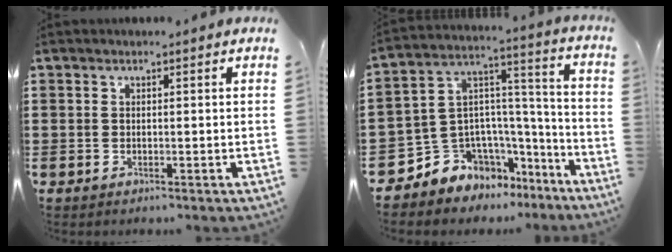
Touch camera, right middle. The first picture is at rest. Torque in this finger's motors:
{"motor_torque": [2.14, 0.00, 0.45, 0.05]}